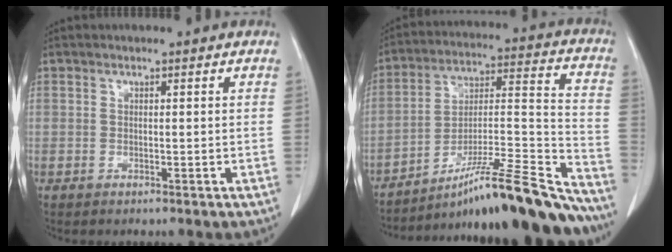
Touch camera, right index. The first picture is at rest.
{"total": 23.2, "force": [-19.8, 0.8, 12.0], "torque": [-0.144, 0.019, -0.317]}